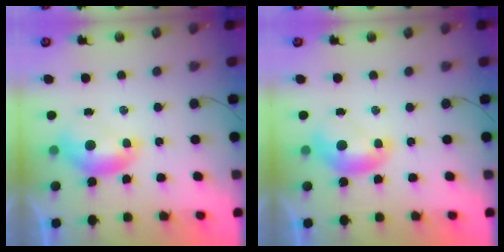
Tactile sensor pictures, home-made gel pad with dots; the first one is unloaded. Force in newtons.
{"total": 0.0}